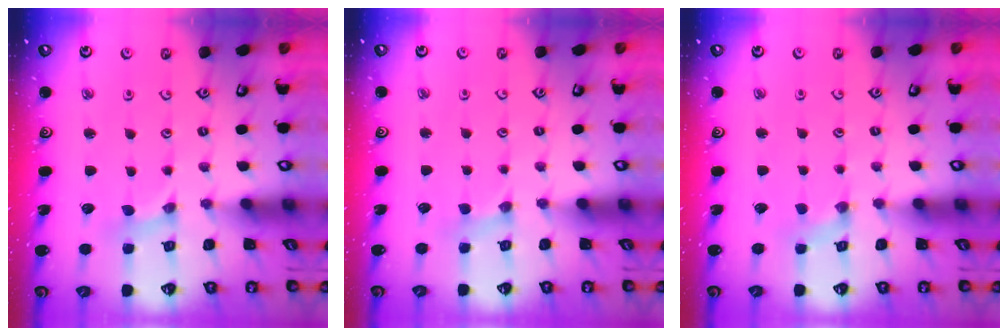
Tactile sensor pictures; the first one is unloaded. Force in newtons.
{"total": 1.7, "press": 1.7, "slide": 0.3}
{"total": 0.6, "press": 0.6, "slide": 0.2}